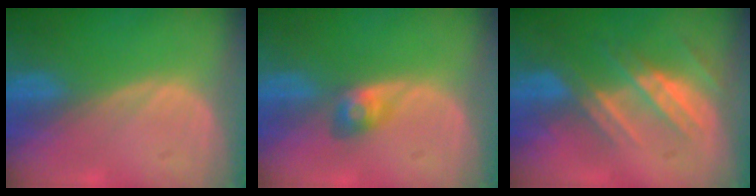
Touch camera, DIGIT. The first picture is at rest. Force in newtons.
{"total": 2.8, "press": 2.6, "slide": 1.0}
{"total": 7.2, "press": 6.7, "slide": 2.7}